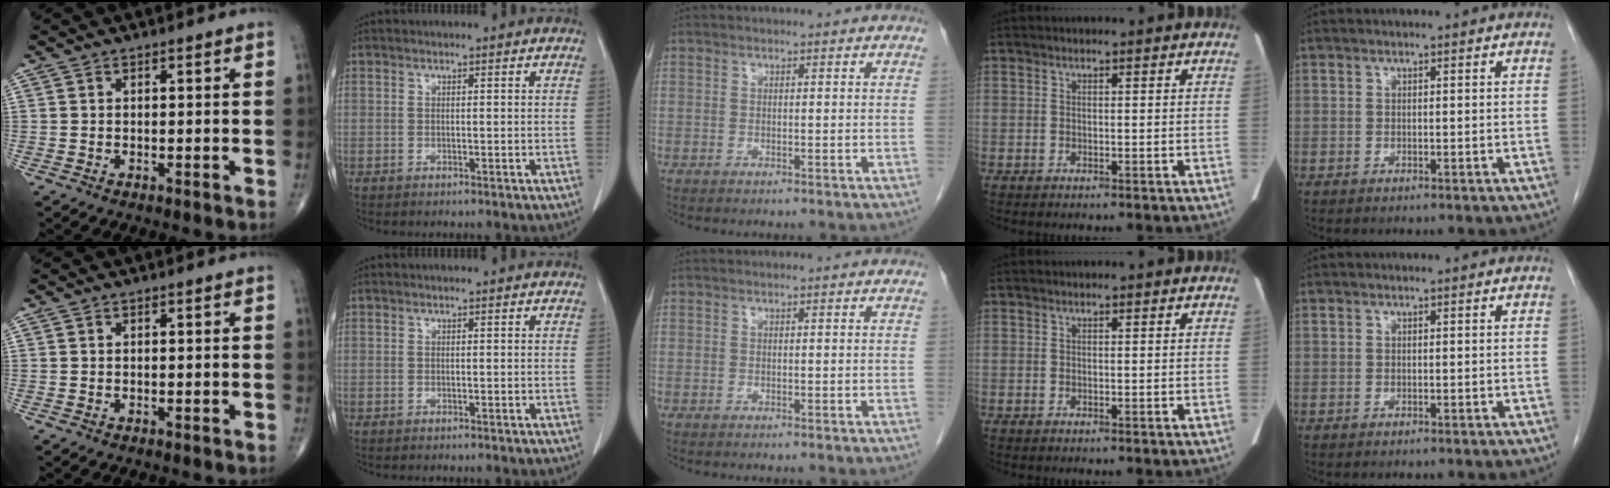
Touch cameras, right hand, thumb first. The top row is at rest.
{}